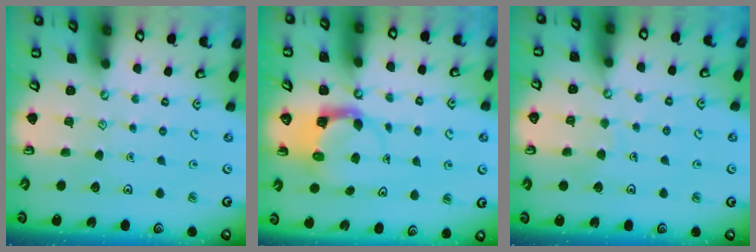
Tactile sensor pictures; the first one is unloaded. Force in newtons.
{"total": 4.0, "press": 4.0, "slide": 0.4}
{"total": 3.3, "press": 3.3, "slide": 0.3}